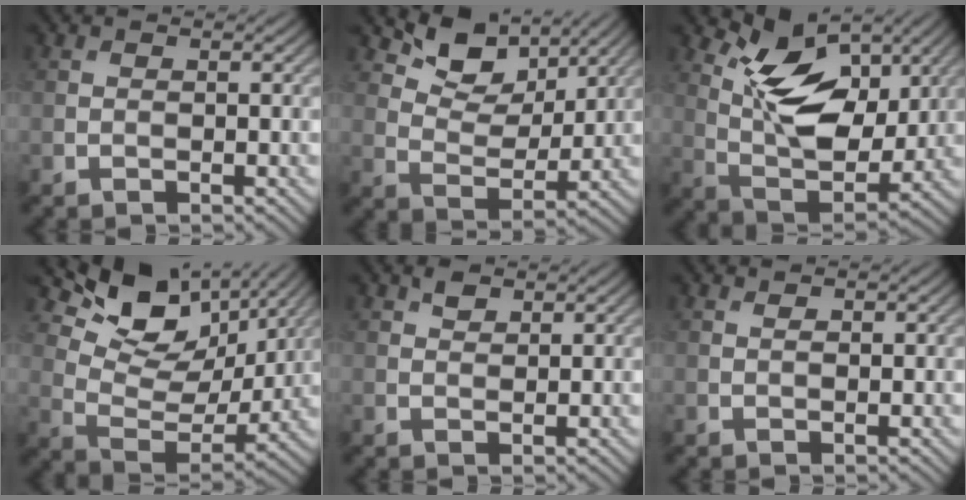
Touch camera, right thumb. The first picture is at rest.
{"total": 7.8, "force": [5.0, 4.2, 4.2], "torque": [-0.080, -0.014, 0.089]}
{"total": 11.1, "force": [4.7, 5.9, 8.2], "torque": [-0.162, -0.009, 0.087]}
{"total": 12.2, "force": [7.0, 6.7, 7.5], "torque": [-0.153, -0.008, 0.124]}
{"total": 1.4, "force": [0.9, 0.8, 0.6], "torque": [-0.013, -0.002, 0.018]}
{"total": 0.6, "force": [0.4, 0.3, 0.4], "torque": [-0.009, -0.002, 0.008]}